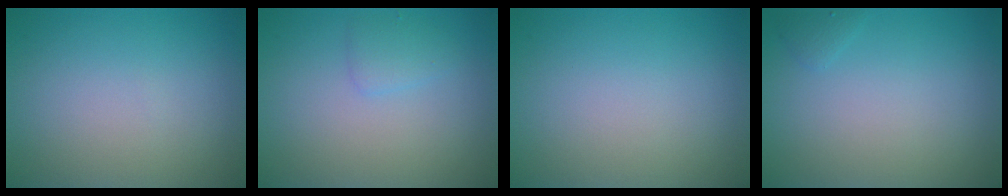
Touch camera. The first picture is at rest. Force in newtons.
{"total": 1.3, "press": 1.3, "slide": 0.0}
{"total": 0.0}
{"total": 0.6, "press": 0.6, "slide": 0.1}